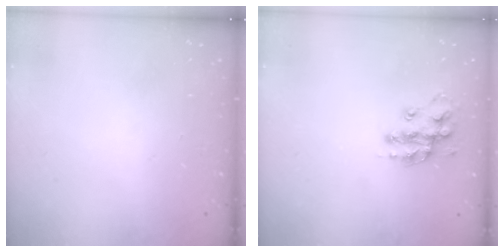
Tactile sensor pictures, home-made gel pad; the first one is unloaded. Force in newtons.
{"total": 13.8, "press": 13.7, "slide": 0.8}